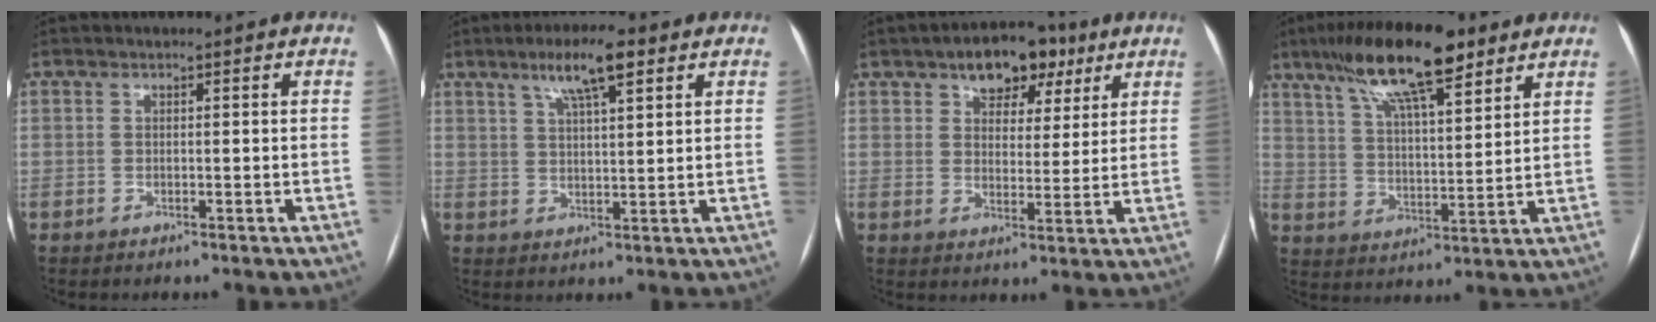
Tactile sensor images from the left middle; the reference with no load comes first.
{"total": 7.3, "force": [4.4, 1.1, 5.7], "torque": [-0.107, 0.011, 0.075]}
{"total": 9.0, "force": [5.4, 5.1, 5.1], "torque": [-0.067, 0.023, 0.082]}
{"total": 16.1, "force": [10.7, 3.5, 11.5], "torque": [-0.210, 0.026, 0.187]}